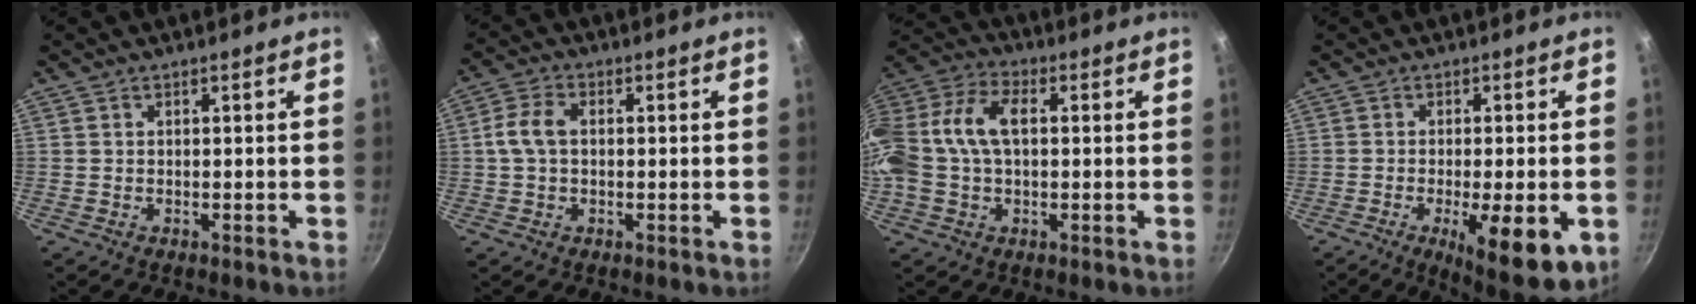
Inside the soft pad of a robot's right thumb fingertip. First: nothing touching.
{"total": 5.5, "force": [0.3, 3.5, 4.1], "torque": [-0.090, 0.017, 0.000]}
{"total": 16.9, "force": [1.6, 10.3, 13.4], "torque": [-0.309, 0.032, 0.028]}
{"total": 13.7, "force": [-4.6, 4.1, 12.2], "torque": [-0.155, -0.011, -0.056]}